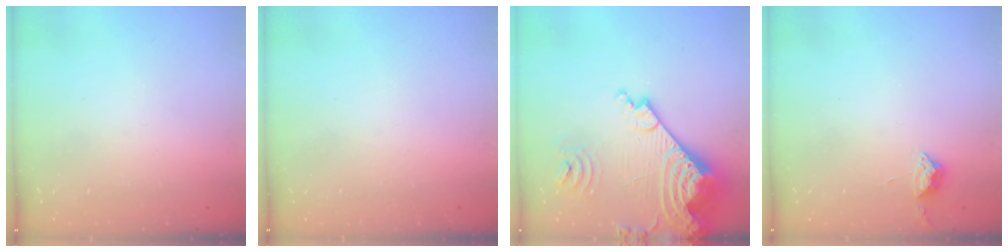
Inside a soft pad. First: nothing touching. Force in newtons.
{"total": 0.0}
{"total": 23.6, "press": 23.4, "slide": 2.8}
{"total": 3.7, "press": 3.7, "slide": 0.5}